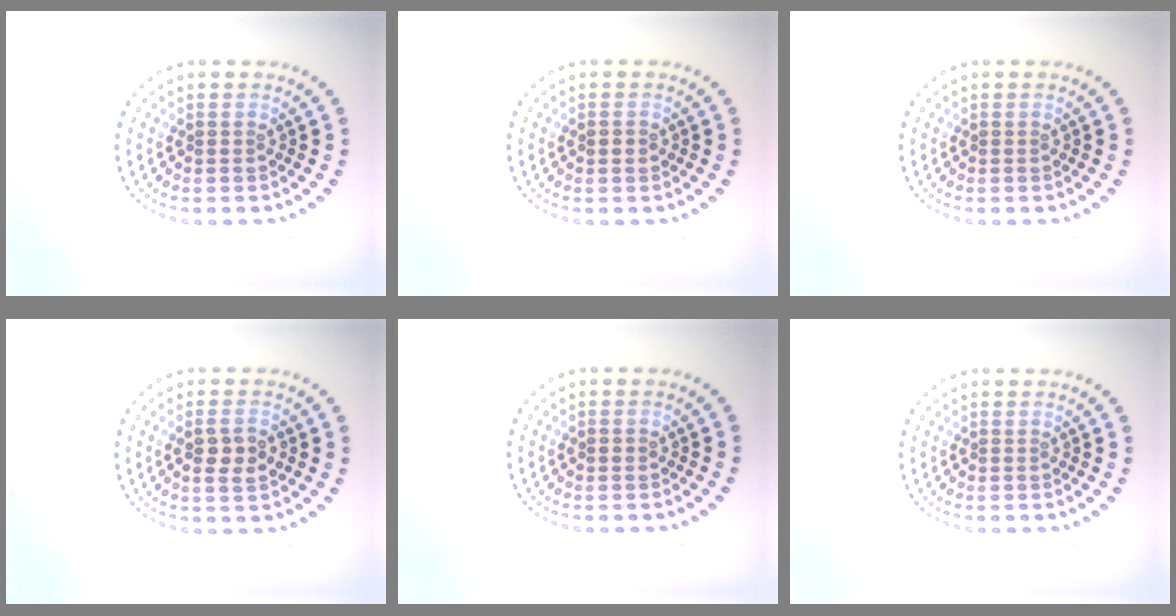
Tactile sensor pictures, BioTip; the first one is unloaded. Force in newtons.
{"total": 1.1, "press": 1.1, "slide": 0.0}
{"total": 0.0}
{"total": 2.5, "press": 2.5, "slide": 0.4}
{"total": 0.7, "press": 0.7, "slide": 0.1}
{"total": 0.0}